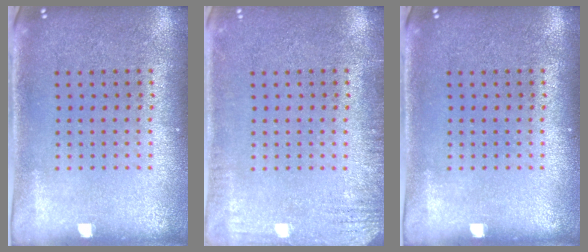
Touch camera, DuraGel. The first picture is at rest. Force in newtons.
{"total": 2.1, "press": 2.1, "slide": 0.2}
{"total": 0.0}